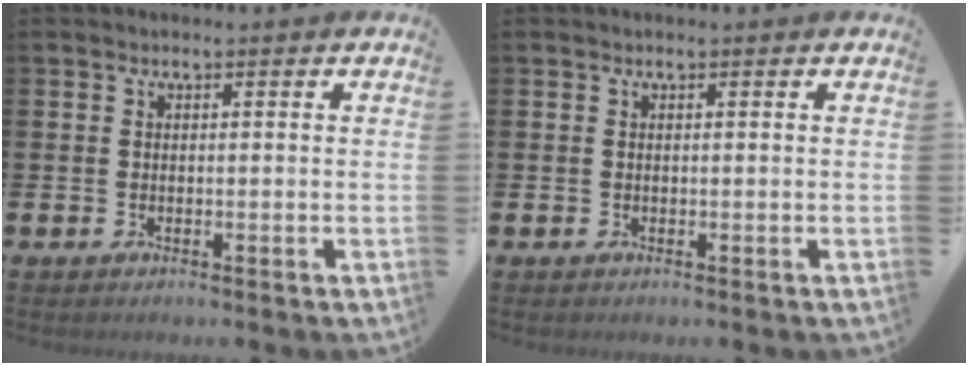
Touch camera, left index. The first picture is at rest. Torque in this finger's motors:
{"motor_torque": [0.21, -0.21, 0.04, -0.01]}